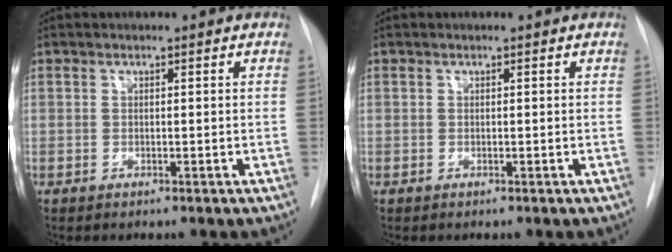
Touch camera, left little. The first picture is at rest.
{"total": 0.0}